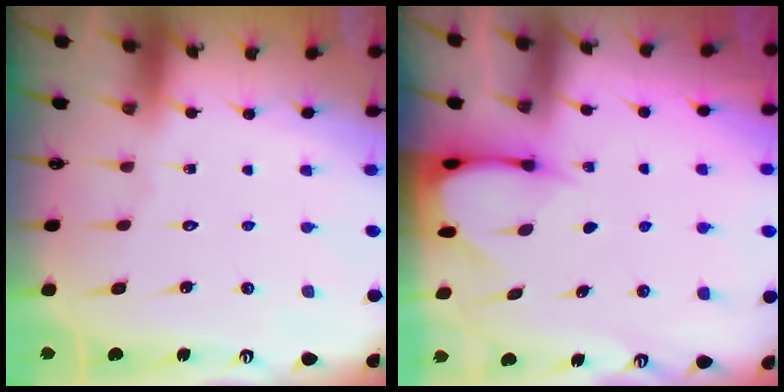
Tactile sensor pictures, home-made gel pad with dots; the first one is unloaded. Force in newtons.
{"total": 3.4, "press": 3.4, "slide": 0.3}